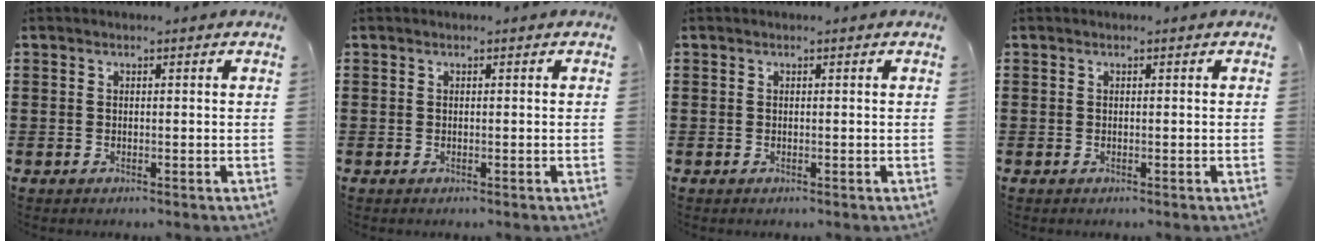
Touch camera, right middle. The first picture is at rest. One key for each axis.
{"total": 0.0}
{"total": 0.0}
{"total": 0.0}